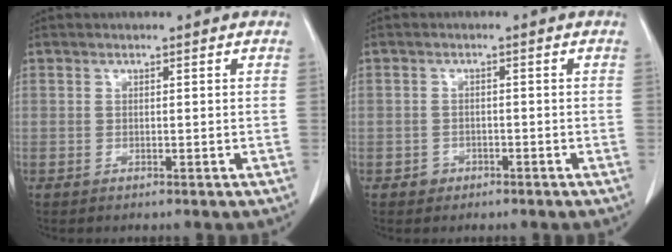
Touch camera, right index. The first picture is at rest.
{"total": 1.7, "force": [-0.9, 1.5, 0.1], "torque": [0.004, 0.009, -0.014]}